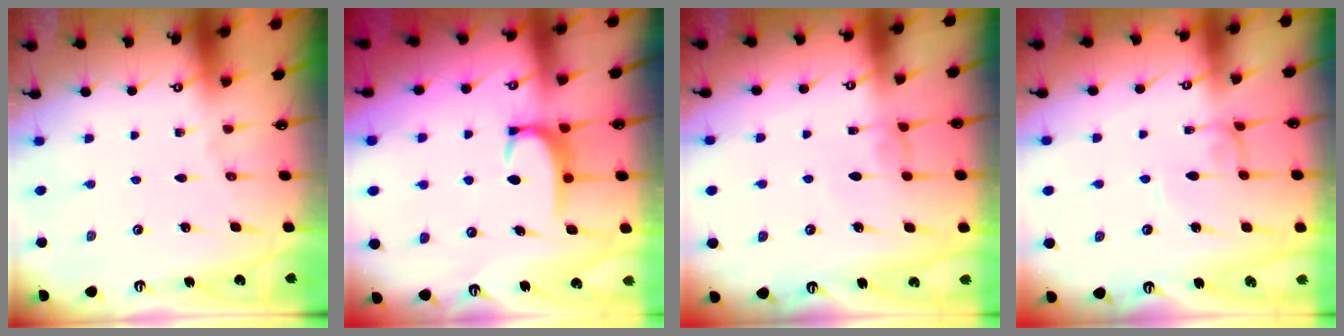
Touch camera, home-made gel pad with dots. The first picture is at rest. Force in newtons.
{"total": 3.3, "press": 3.3, "slide": 0.4}
{"total": 1.5, "press": 1.4, "slide": 0.4}
{"total": 1.1, "press": 1.0, "slide": 0.3}